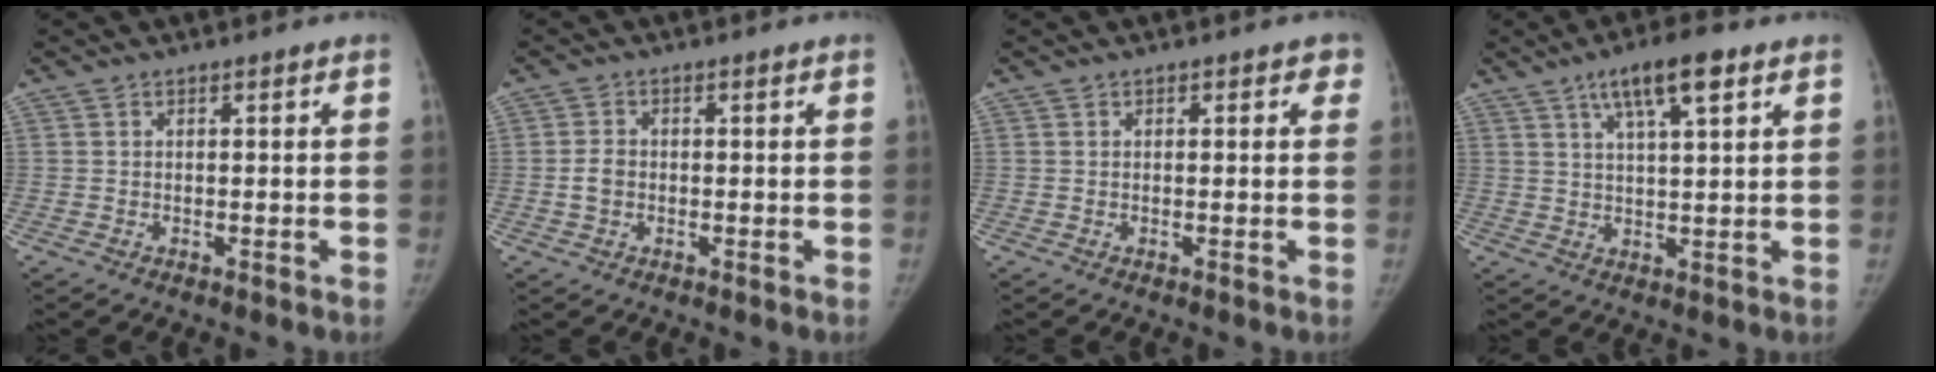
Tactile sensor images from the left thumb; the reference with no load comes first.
{"total": 2.7, "force": [-0.5, 2.1, 1.5], "torque": [-0.027, 0.009, -0.012]}
{"total": 1.6, "force": [0.9, 1.2, 0.7], "torque": [0.019, 0.000, 0.004]}
{"total": 8.9, "force": [4.9, 2.1, 7.1], "torque": [-0.114, -0.011, 0.081]}